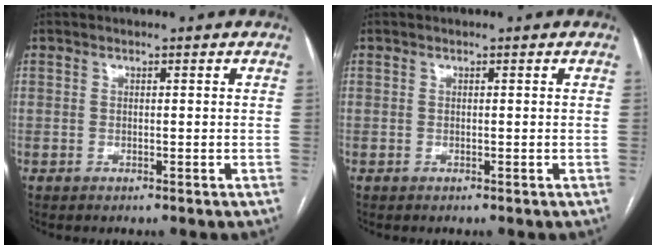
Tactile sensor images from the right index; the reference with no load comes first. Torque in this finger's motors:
{"motor_torque": [0.00, 0.00, 0.00, 0.01]}